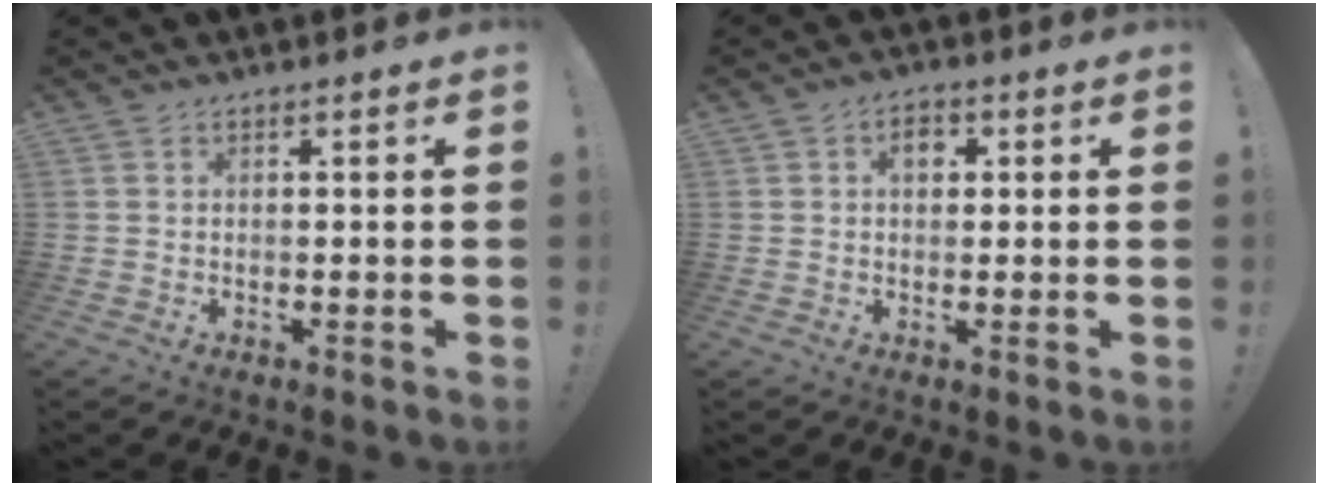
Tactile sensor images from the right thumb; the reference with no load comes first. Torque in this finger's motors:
{"motor_torque": [-0.41, 0.42, 0.00, 0.00, 0.00]}